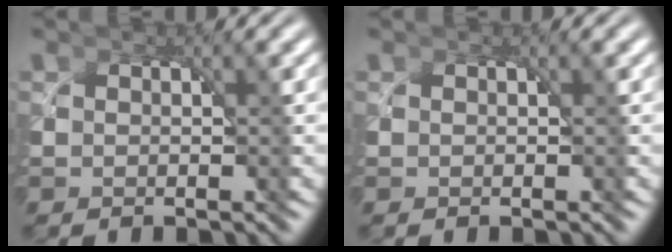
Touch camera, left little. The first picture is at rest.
{"total": 0.0}